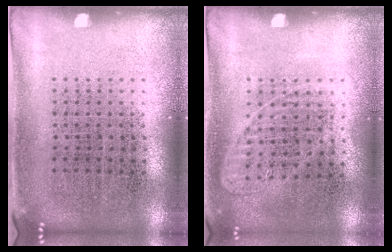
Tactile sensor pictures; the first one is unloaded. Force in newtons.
{"total": 0.9, "press": 0.9, "slide": 0.2}